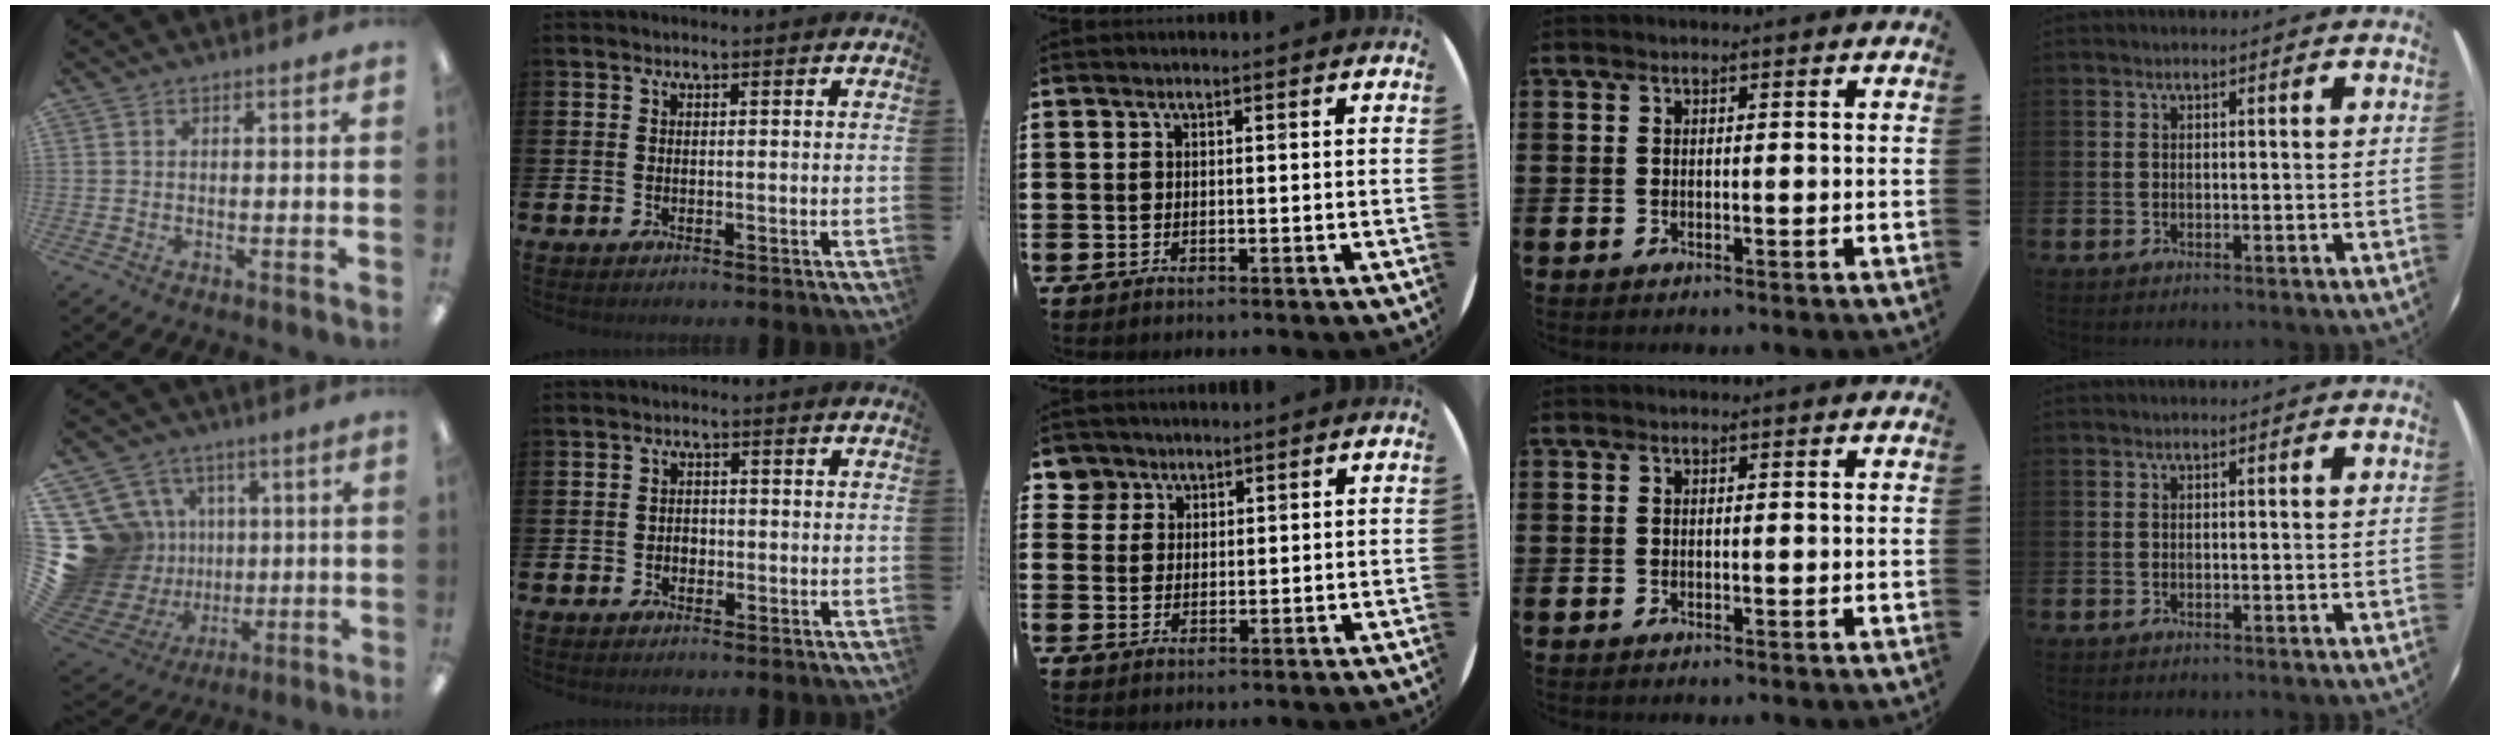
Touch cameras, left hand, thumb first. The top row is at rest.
{"thumb": {"total": 20.5, "force": [3.0, 19.0, 7.0], "torque": [-0.176, -0.031, 0.111]}, "index": {"total": 1.4, "force": [-0.5, 1.2, 0.5], "torque": [-0.004, 0.002, -0.014]}, "middle": {"total": 3.0, "force": [2.2, 2.1, 0.2], "torque": [-0.005, 0.006, 0.042]}}